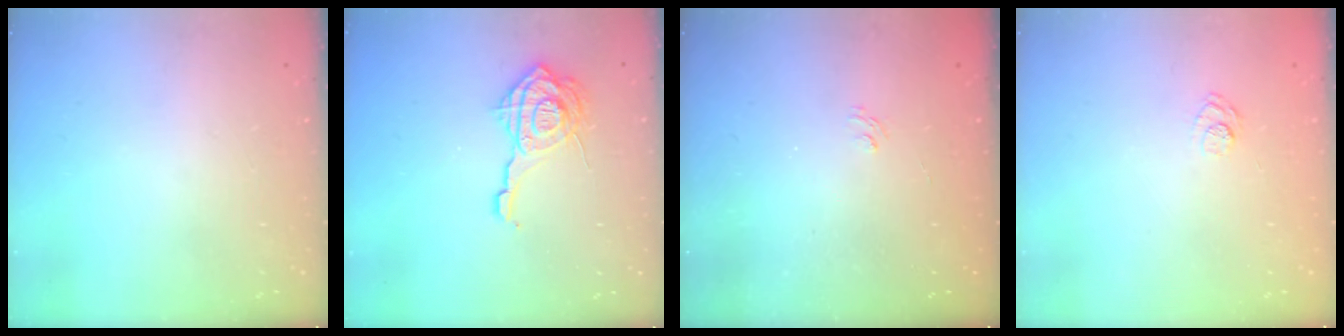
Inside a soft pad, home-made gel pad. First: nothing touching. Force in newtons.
{"total": 13.5, "press": 13.4, "slide": 1.6}
{"total": 1.4, "press": 0.7, "slide": 1.1}
{"total": 7.6, "press": 7.5, "slide": 1.2}